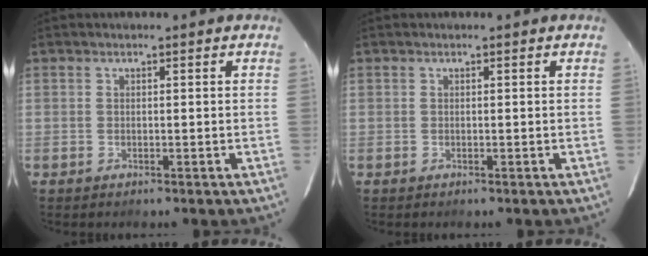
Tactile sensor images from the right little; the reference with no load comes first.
{"total": 0.0}